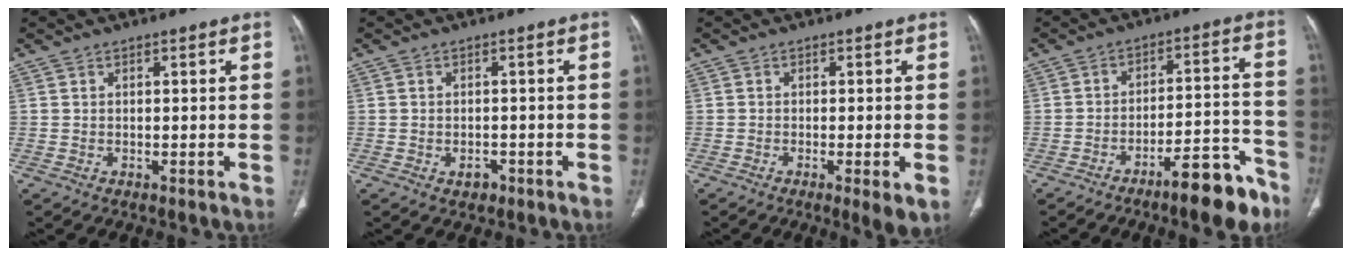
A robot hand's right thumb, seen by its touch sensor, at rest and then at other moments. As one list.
[{"total": 2.1, "force": [-1.0, 1.5, 1.1], "torque": [-0.012, 0.006, -0.009]}, {"total": 4.7, "force": [-1.5, 0.9, 4.4], "torque": [-0.071, -0.013, -0.026]}, {"total": 11.7, "force": [-8.2, 3.0, 7.8], "torque": [-0.100, 0.073, -0.126]}]